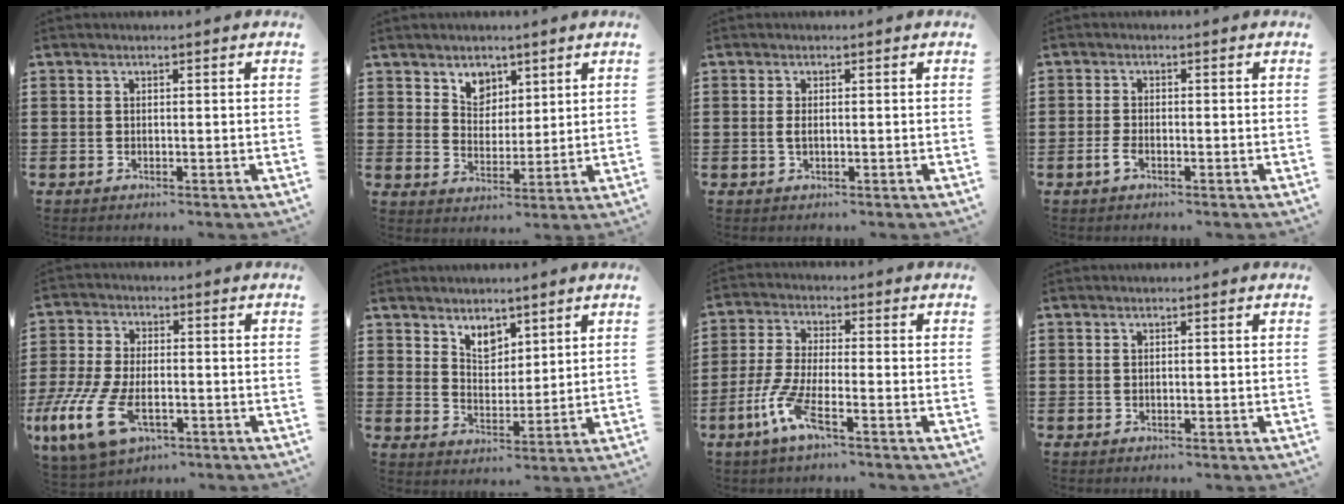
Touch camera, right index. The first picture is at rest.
{"total": 4.7, "force": [3.3, 3.3, 0.3], "torque": [-0.026, 0.006, 0.062]}
{"total": 1.3, "force": [0.0, 0.3, 1.3], "torque": [-0.034, -0.005, -0.002]}
{"total": 1.8, "force": [-1.0, 0.7, 1.4], "torque": [-0.041, -0.005, -0.023]}
{"total": 9.0, "force": [-2.9, 4.1, 7.4], "torque": [-0.178, -0.011, -0.052]}
{"total": 4.5, "force": [3.5, 2.4, 1.5], "torque": [-0.032, -0.003, 0.063]}
{"total": 7.0, "force": [-3.9, 1.3, 5.7], "torque": [-0.139, -0.016, -0.077]}
{"total": 0.0}